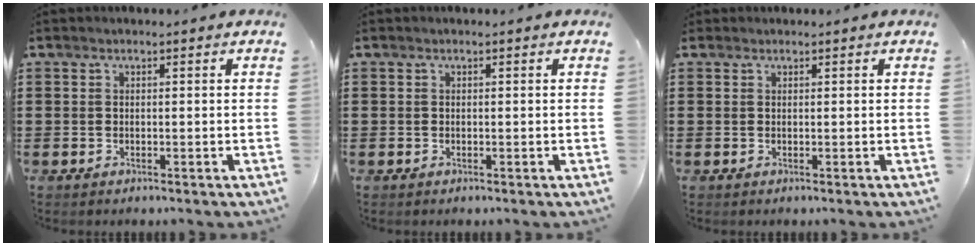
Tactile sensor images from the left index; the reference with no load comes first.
{"total": 0.0}
{"total": 0.5, "force": [0.5, 0.3, 0.0], "torque": [-0.003, 0.001, 0.009]}